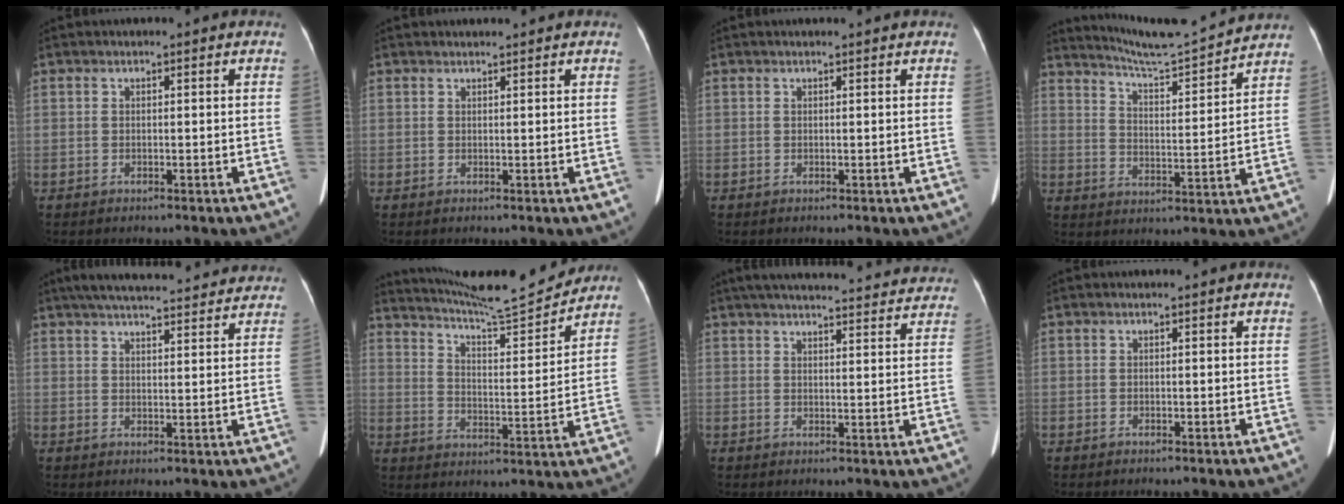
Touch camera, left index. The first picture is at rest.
{"total": 1.1, "force": [1.1, 0.1, 0.1], "torque": [-0.007, 0.010, 0.020]}
{"total": 1.0, "force": [1.0, -0.1, 0.3], "torque": [-0.011, 0.003, 0.014]}
{"total": 12.1, "force": [11.7, -1.1, 2.8], "torque": [-0.058, -0.007, 0.178]}
{"total": 20.3, "force": [18.3, 3.4, 8.1], "torque": [-0.123, 0.036, 0.239]}
{"total": 14.7, "force": [14.1, -0.4, 4.2], "torque": [-0.078, -0.018, 0.215]}
{"total": 27.7, "force": [25.6, 4.4, 9.7], "torque": [-0.153, -0.007, 0.313]}
{"total": 0.0}